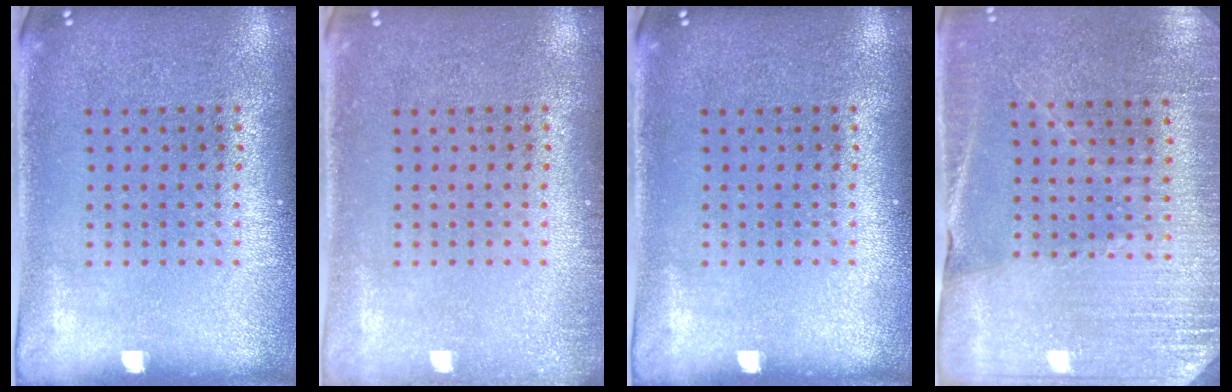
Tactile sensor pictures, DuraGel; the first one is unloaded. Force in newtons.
{"total": 0.8, "press": 0.8, "slide": 0.0}
{"total": 0.0}
{"total": 2.8, "press": 2.8, "slide": 0.2}